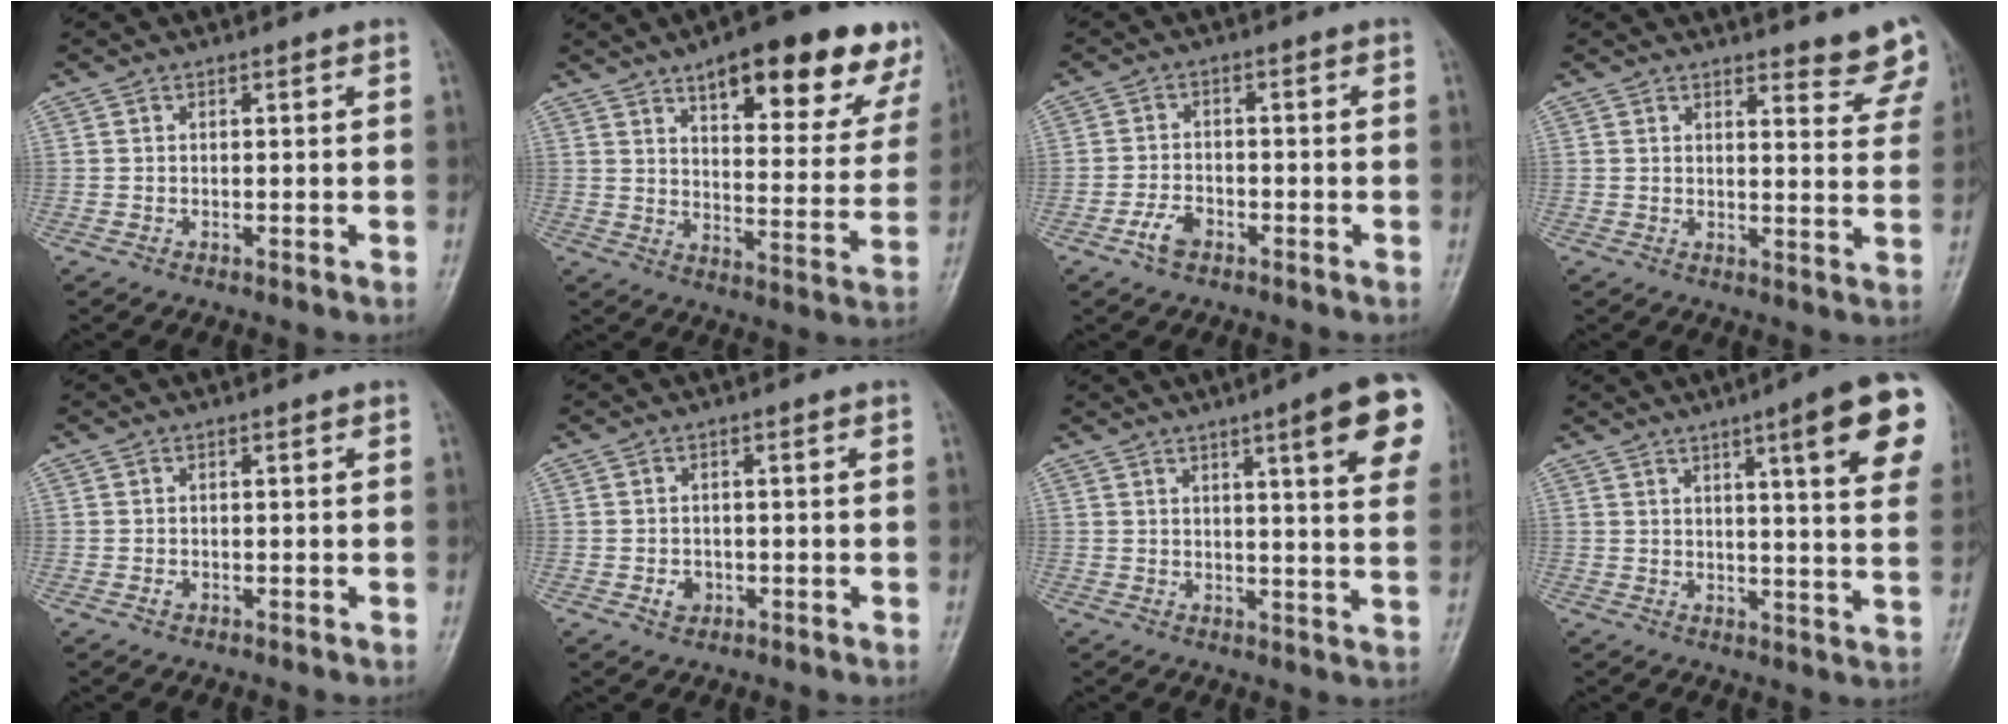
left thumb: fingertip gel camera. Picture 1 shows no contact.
{"total": 22.5, "force": [13.8, 7.6, 16.1], "torque": [-0.167, -0.040, 0.183]}
{"total": 3.6, "force": [-2.3, 2.0, 1.9], "torque": [-0.040, 0.013, -0.044]}
{"total": 8.1, "force": [7.4, 1.8, 2.8], "torque": [0.000, -0.049, 0.068]}
{"total": 0.6, "force": [-0.4, 0.5, 0.2], "torque": [-0.005, 0.000, -0.008]}
{"total": 2.3, "force": [-0.9, 1.9, 0.8], "torque": [-0.008, 0.003, -0.011]}
{"total": 14.0, "force": [6.4, 2.1, 12.2], "torque": [-0.134, -0.024, 0.076]}
{"total": 16.1, "force": [7.2, 2.4, 14.2], "torque": [-0.156, -0.026, 0.087]}